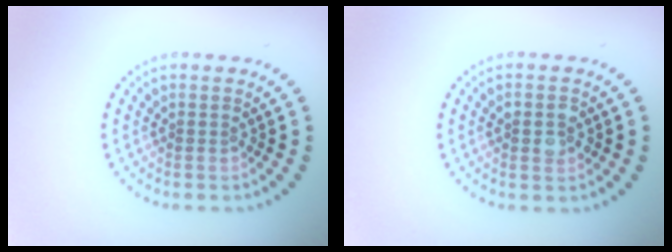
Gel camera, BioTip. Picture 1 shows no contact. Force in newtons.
{"total": 2.4, "press": 2.4, "slide": 0.1}